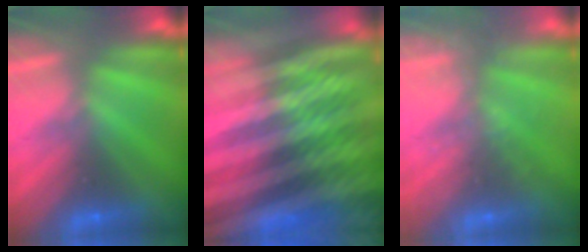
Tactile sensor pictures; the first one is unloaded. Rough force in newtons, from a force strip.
{"total": 6.9}
{"total": 1.9}